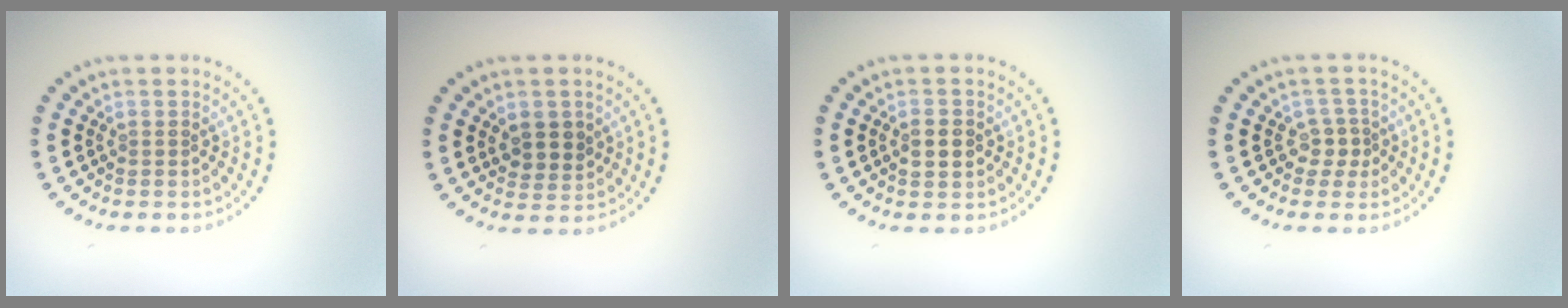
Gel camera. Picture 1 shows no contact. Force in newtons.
{"total": 2.7, "press": 2.5, "slide": 0.9}
{"total": 2.3, "press": 2.3, "slide": 0.1}
{"total": 1.8, "press": 1.4, "slide": 1.1}